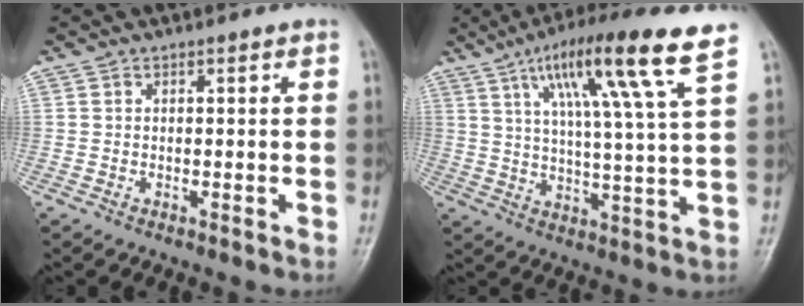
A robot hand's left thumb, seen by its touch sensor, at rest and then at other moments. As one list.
[{"total": 16.6, "force": [8.7, 0.8, 14.1], "torque": [-0.229, -0.023, 0.136]}]